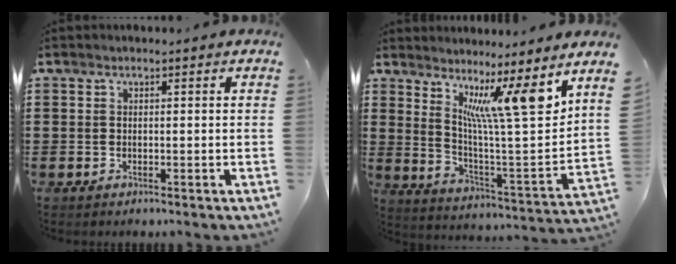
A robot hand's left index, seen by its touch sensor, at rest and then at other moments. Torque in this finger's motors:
{"motor_torque": [0.97, -0.90, 0.57, 0.21]}